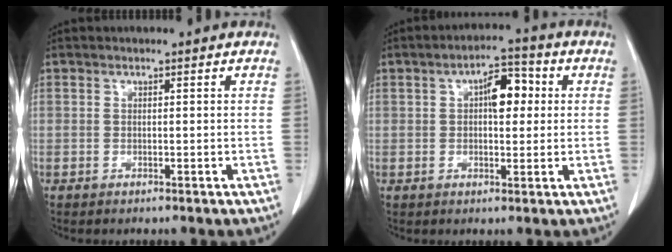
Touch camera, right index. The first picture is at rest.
{"total": 6.2, "force": [1.2, 2.8, 5.4], "torque": [-0.078, 0.021, 0.016]}